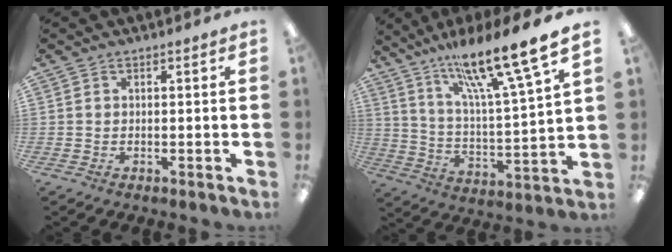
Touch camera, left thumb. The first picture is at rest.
{"total": 19.1, "force": [15.6, 1.8, 10.9], "torque": [-0.194, -0.103, 0.253]}